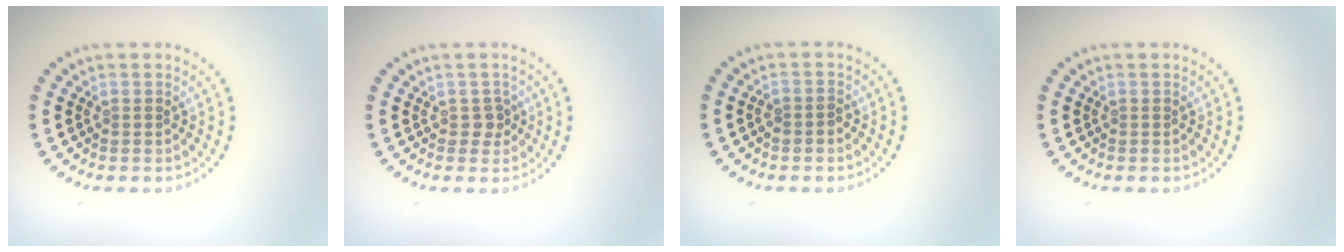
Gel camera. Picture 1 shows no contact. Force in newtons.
{"total": 1.1, "press": 1.0, "slide": 0.6}
{"total": 1.0, "press": 0.9, "slide": 0.5}
{"total": 0.0}